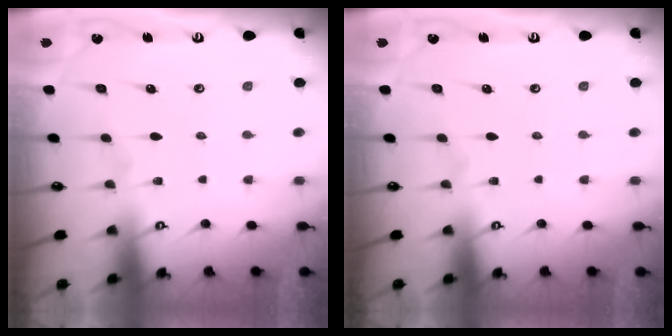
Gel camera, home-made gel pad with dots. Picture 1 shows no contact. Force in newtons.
{"total": 0.0}